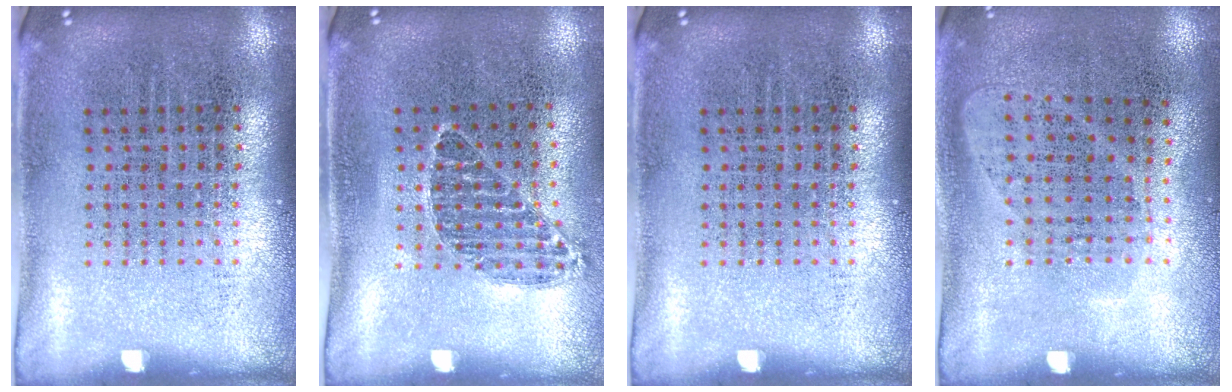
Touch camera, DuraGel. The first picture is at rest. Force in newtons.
{"total": 0.9, "press": 0.7, "slide": 0.5}
{"total": 0.0}
{"total": 1.0, "press": 0.8, "slide": 0.5}